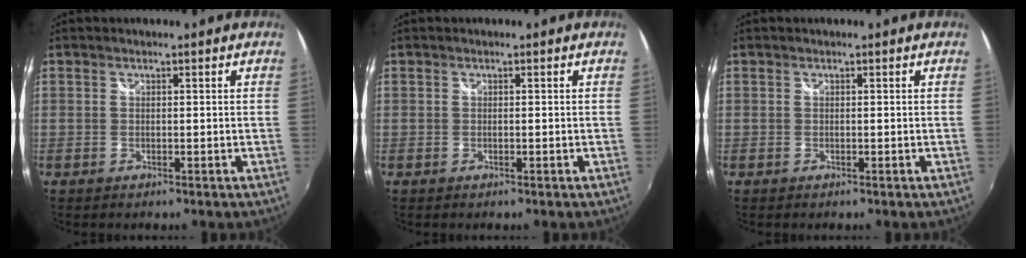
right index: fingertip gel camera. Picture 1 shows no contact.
{"total": 0.5, "force": [-0.1, 0.1, 0.5], "torque": [-0.008, 0.001, -0.003]}
{"total": 0.0}